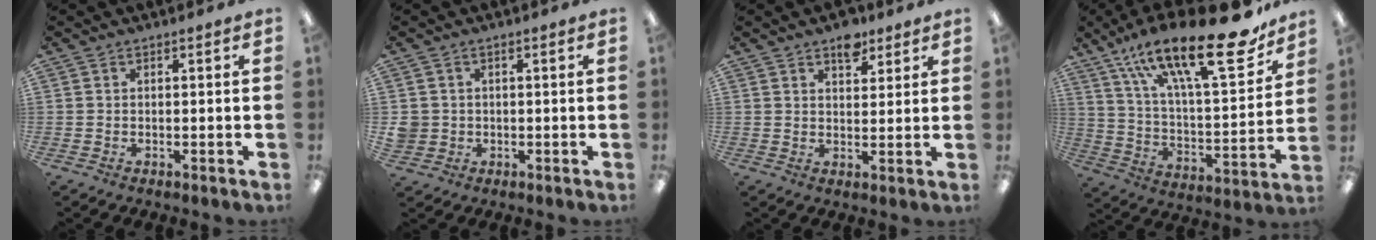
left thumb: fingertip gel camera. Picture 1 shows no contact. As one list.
[{"total": 3.0, "force": [0.2, 3.0, 0.2], "torque": [-0.011, 0.006, 0.003]}, {"total": 5.6, "force": [4.0, 2.9, 2.6], "torque": [-0.013, -0.024, 0.065]}, {"total": 28.1, "force": [18.1, 8.2, 19.8], "torque": [-0.307, -0.103, 0.297]}]